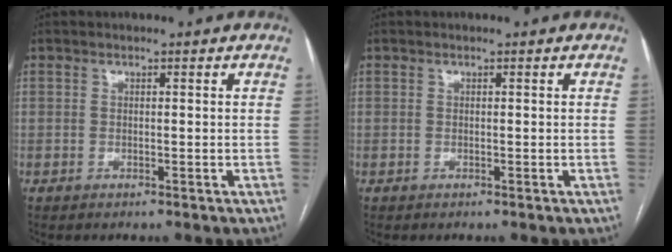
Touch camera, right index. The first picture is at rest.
{"total": 0.0}